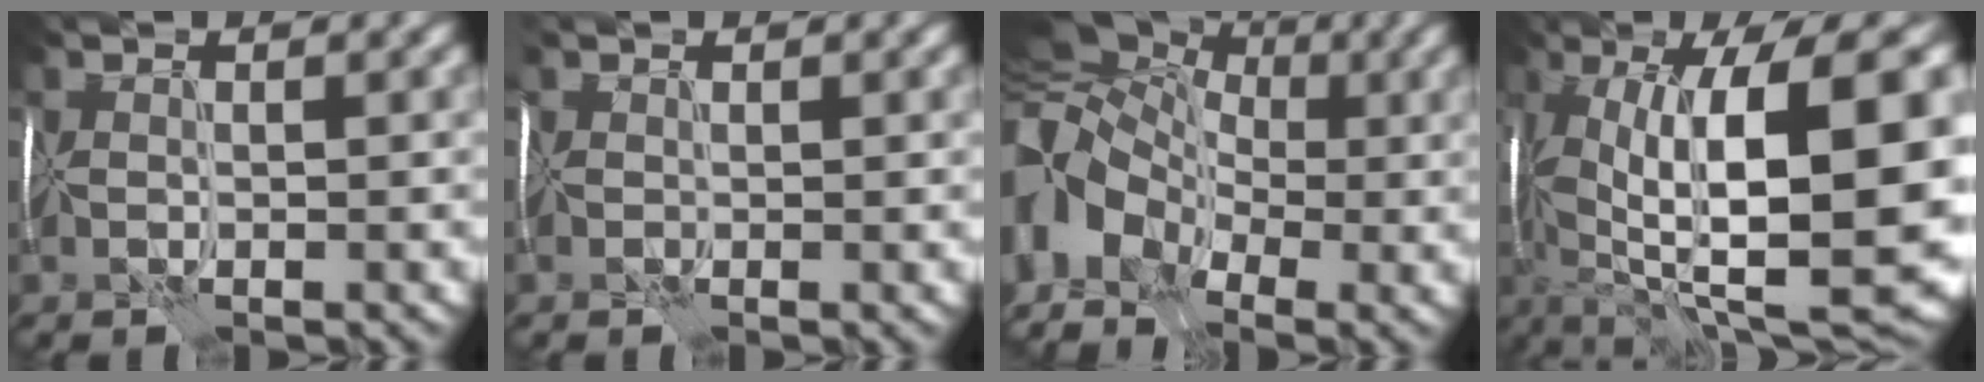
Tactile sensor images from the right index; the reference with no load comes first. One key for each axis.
{"total": 1.5, "fx": 0.5, "fy": 0.7, "fz": 1.2, "tx": -0.021, "ty": 0.003, "tz": -0.005}
{"total": 10.6, "fx": -1.9, "fy": 8.3, "fz": 6.3, "tx": -0.153, "ty": 0.008, "tz": -0.039}
{"total": 16.7, "fx": -0.5, "fy": 5.9, "fz": 15.6, "tx": -0.262, "ty": 0.011, "tz": 0.004}